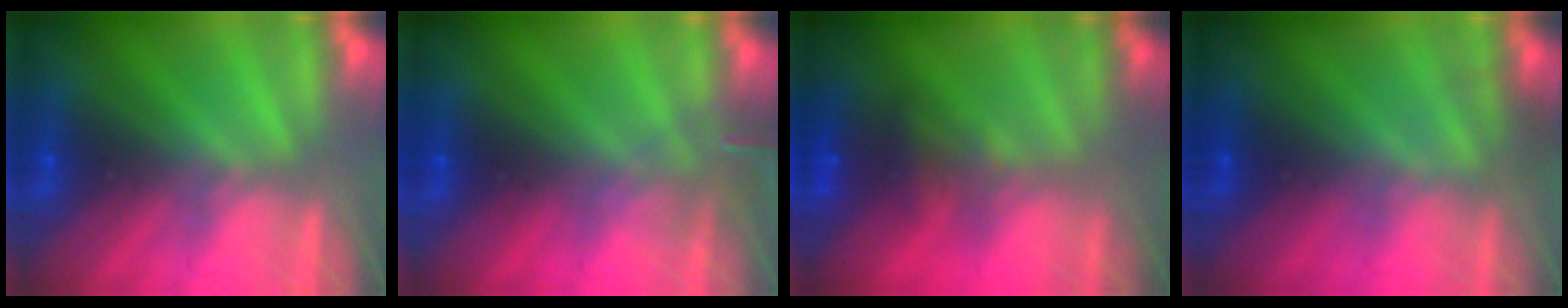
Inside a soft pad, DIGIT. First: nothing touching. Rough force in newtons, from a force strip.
{"total": 3.0}
{"total": 4.7}
{"total": 4.6}